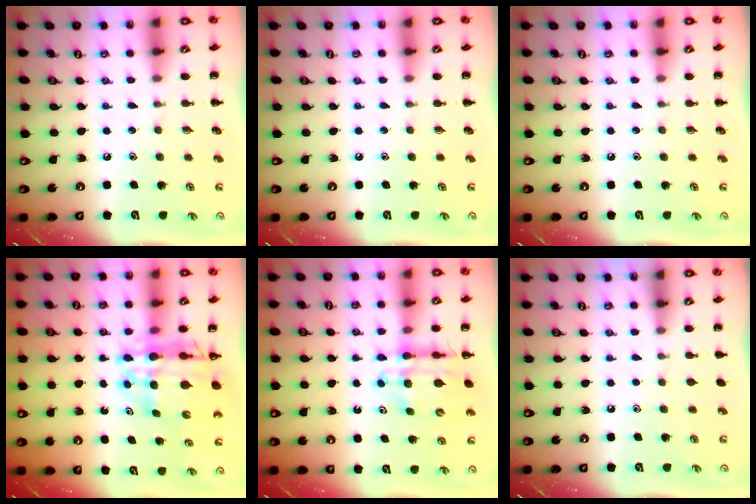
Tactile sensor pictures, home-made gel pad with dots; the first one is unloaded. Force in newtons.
{"total": 0.0}
{"total": 0.0}
{"total": 14.9, "press": 14.4, "slide": 4.1}
{"total": 11.0, "press": 10.5, "slide": 3.2}
{"total": 0.6, "press": 0.6, "slide": 0.1}